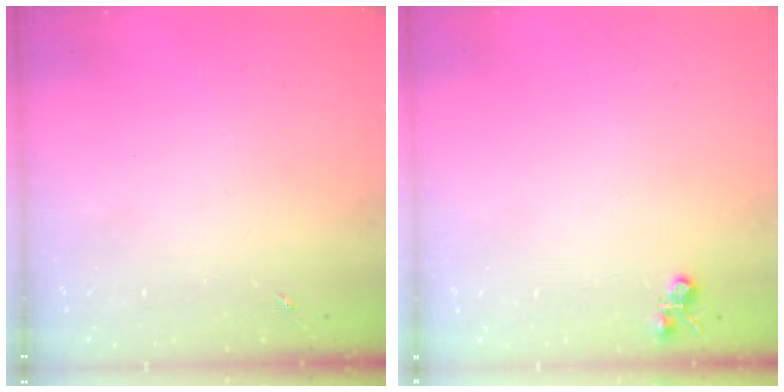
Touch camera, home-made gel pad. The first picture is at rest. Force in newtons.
{"total": 4.8, "press": 4.8, "slide": 0.7}